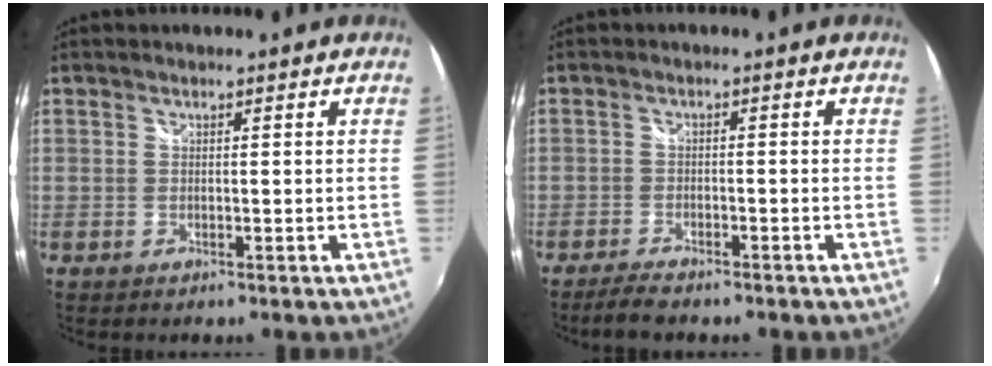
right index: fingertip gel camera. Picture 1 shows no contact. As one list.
[{"total": 4.8, "force": [-4.1, 1.1, 2.2], "torque": [-0.060, -0.010, -0.072]}]